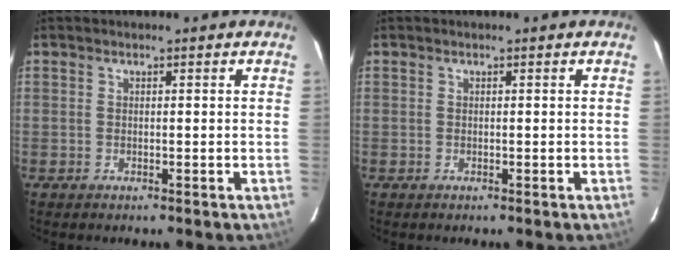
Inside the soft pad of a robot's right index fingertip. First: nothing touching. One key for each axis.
{"total": 0.0}